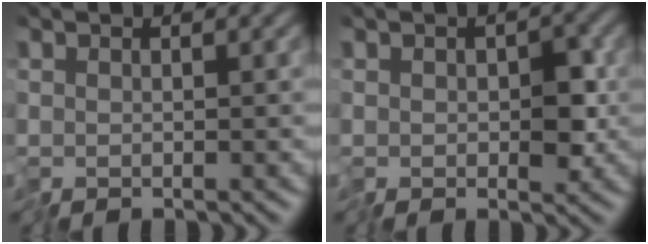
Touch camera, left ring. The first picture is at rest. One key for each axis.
{"total": 3.2, "fx": -0.4, "fy": 1.9, "fz": 2.5, "tx": -0.041, "ty": 0.001, "tz": -0.008}